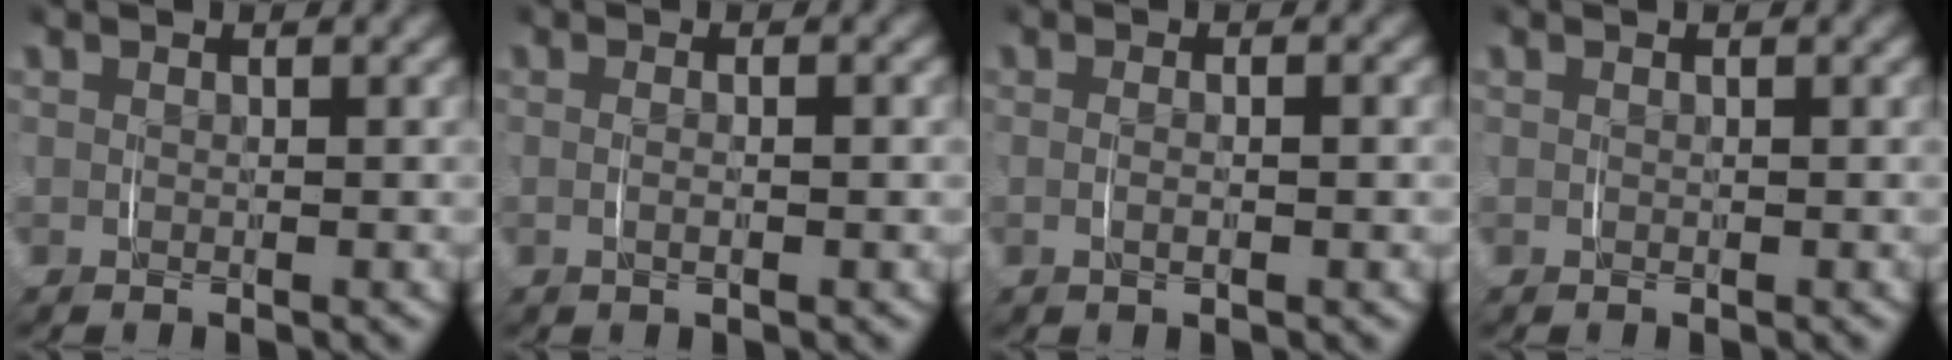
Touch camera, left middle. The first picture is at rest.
{"total": 1.1, "force": [-0.2, 0.0, 1.1], "torque": [-0.023, -0.002, -0.001]}
{"total": 1.2, "force": [-0.2, 0.1, 1.2], "torque": [-0.024, -0.003, -0.002]}
{"total": 0.0}